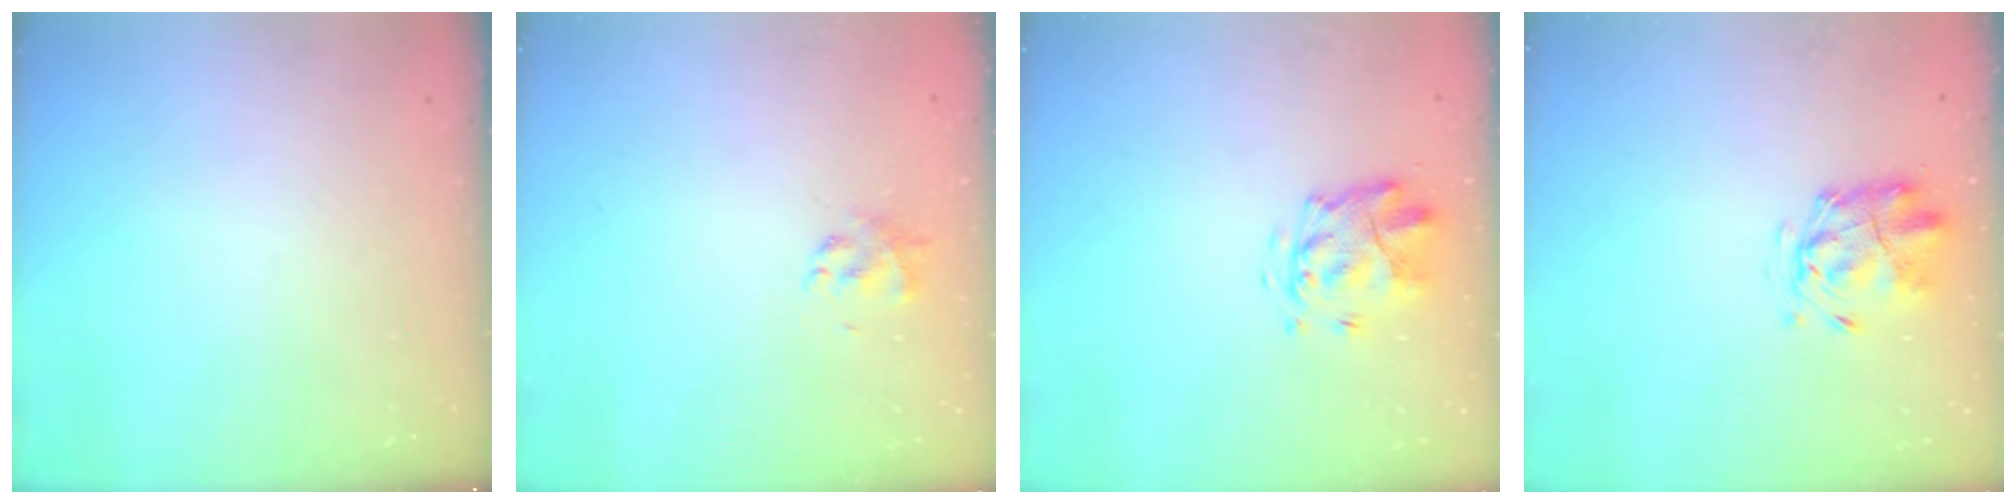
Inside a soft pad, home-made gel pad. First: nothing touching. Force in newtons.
{"total": 1.7, "press": 1.6, "slide": 0.5}
{"total": 3.8, "press": 3.3, "slide": 1.8}
{"total": 2.3, "press": 2.2, "slide": 0.6}